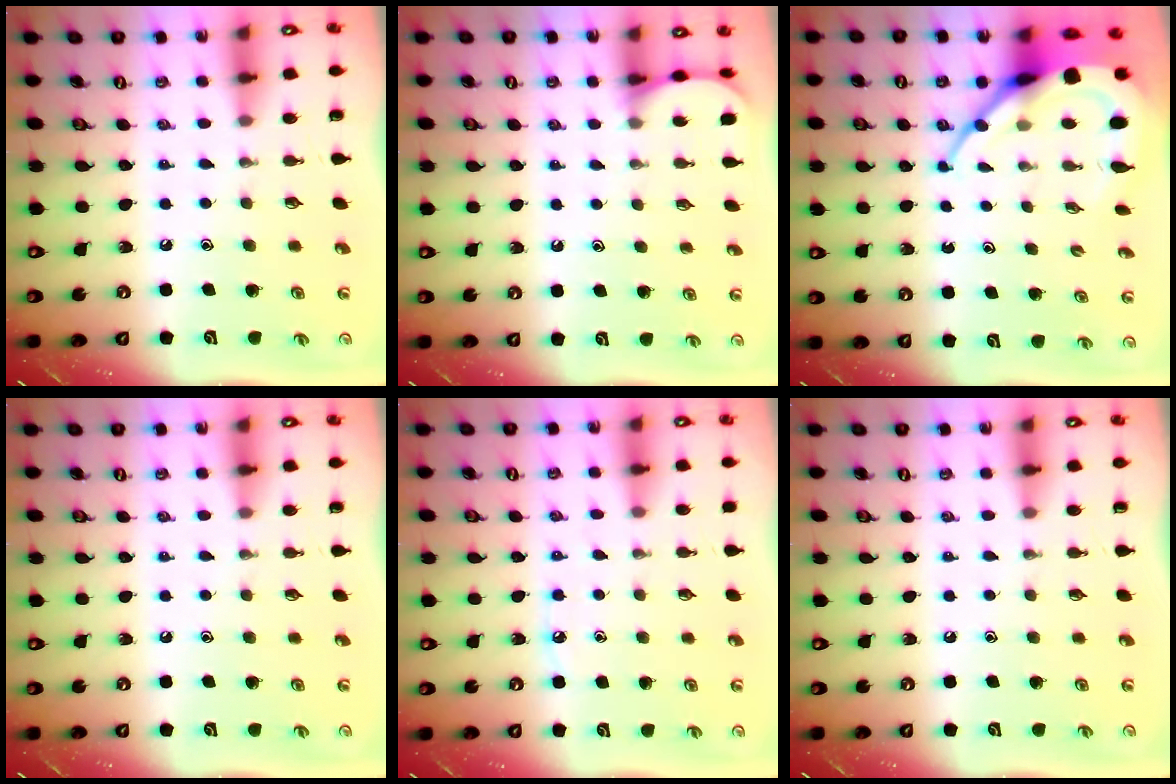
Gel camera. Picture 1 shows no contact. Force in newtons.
{"total": 3.2, "press": 3.2, "slide": 0.4}
{"total": 11.6, "press": 11.5, "slide": 1.2}
{"total": 0.0}
{"total": 5.0, "press": 5.0, "slide": 0.7}
{"total": 0.0}